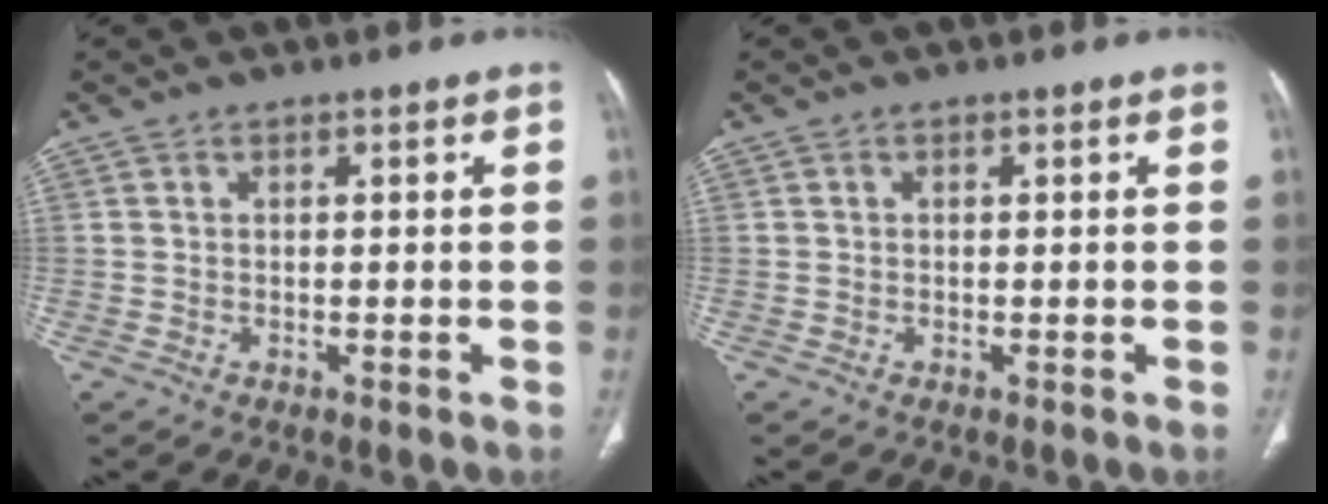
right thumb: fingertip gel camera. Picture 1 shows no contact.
{"total": 0.0}